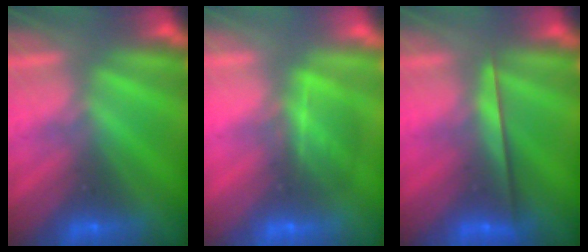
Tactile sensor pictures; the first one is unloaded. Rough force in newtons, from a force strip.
{"total": 4.7}
{"total": 2.4}